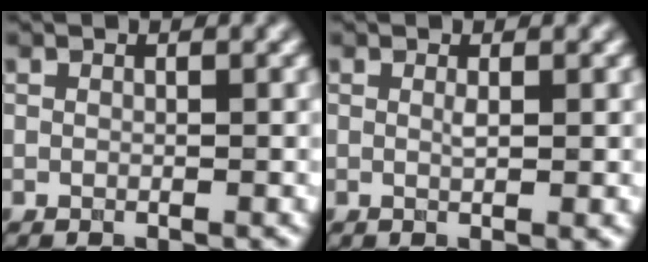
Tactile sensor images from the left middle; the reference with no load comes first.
{"total": 1.1, "force": [0.2, 0.2, 1.1], "torque": [-0.017, 0.000, 0.001]}